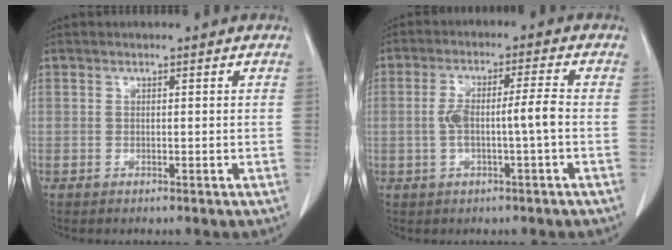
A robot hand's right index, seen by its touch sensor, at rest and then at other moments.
{"total": 5.9, "force": [-0.7, 0.4, 5.9], "torque": [-0.117, 0.020, -0.006]}